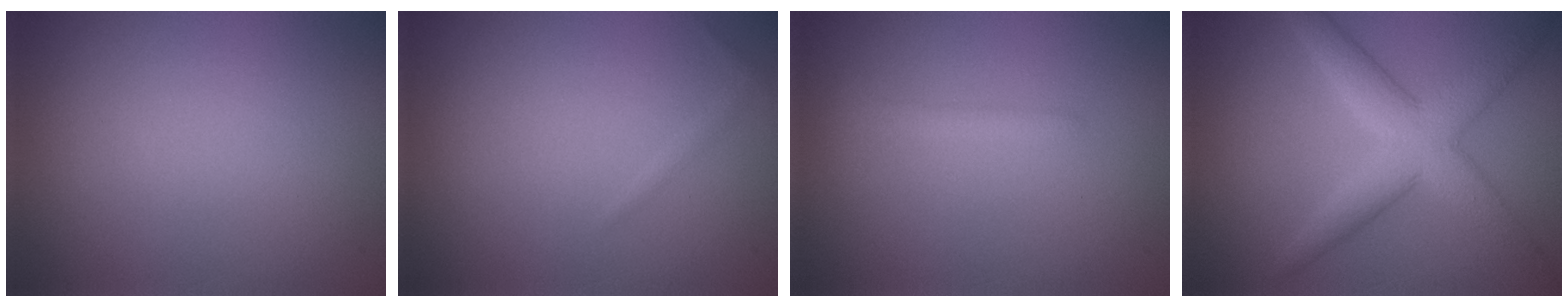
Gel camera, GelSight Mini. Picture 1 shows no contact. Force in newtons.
{"total": 0.5, "press": 0.5, "slide": 0.0}
{"total": 1.3, "press": 1.3, "slide": 0.1}
{"total": 5.1, "press": 5.1, "slide": 0.2}